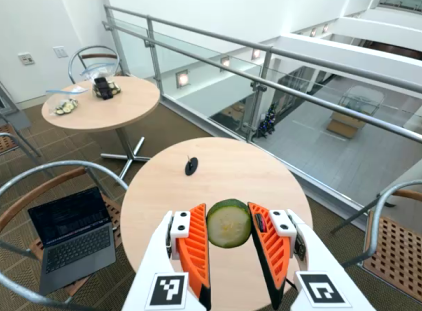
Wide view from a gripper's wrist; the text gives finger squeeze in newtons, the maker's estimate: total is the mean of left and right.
{"total": 7.9, "left": 8.2, "right": 7.6}